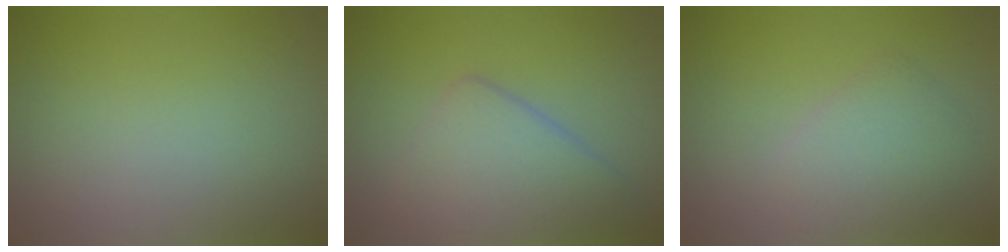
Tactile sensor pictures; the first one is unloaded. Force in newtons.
{"total": 4.8, "press": 4.8, "slide": 0.1}
{"total": 2.8, "press": 2.8, "slide": 0.2}